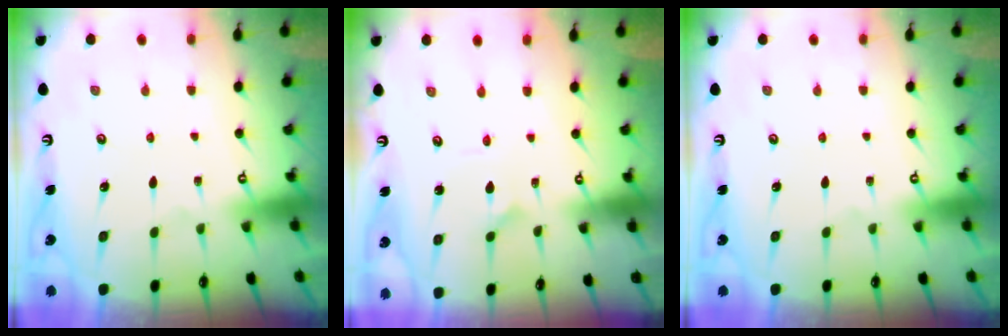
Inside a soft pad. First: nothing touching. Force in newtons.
{"total": 1.8, "press": 1.8, "slide": 0.2}
{"total": 0.0}